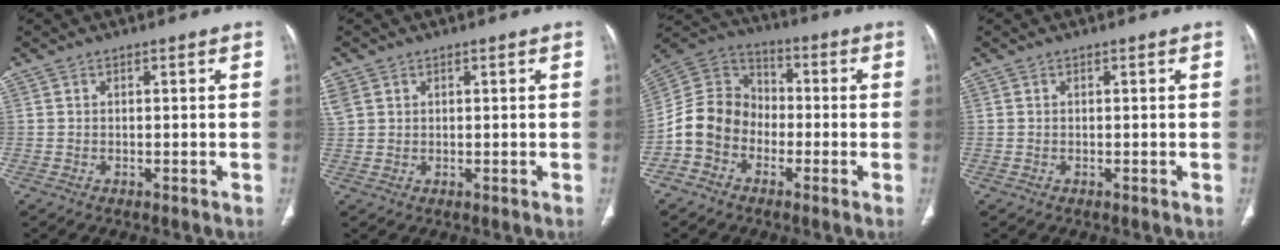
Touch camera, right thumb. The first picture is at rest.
{"total": 4.1, "force": [1.6, 3.3, 1.7], "torque": [-0.055, 0.012, 0.046]}
{"total": 11.2, "force": [-3.8, 9.4, 4.8], "torque": [-0.078, 0.050, -0.083]}
{"total": 0.0}